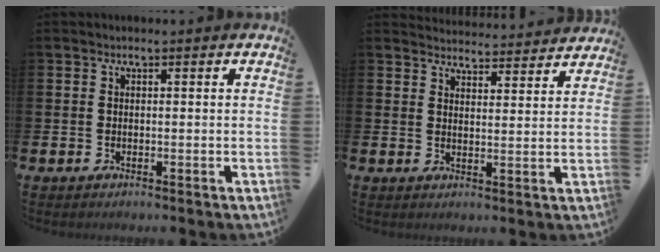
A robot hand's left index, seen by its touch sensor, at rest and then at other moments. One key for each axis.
{"total": 4.2, "fx": 4.2, "fy": 0.5, "fz": -0.1, "tx": -0.008, "ty": -0.030, "tz": 0.075}